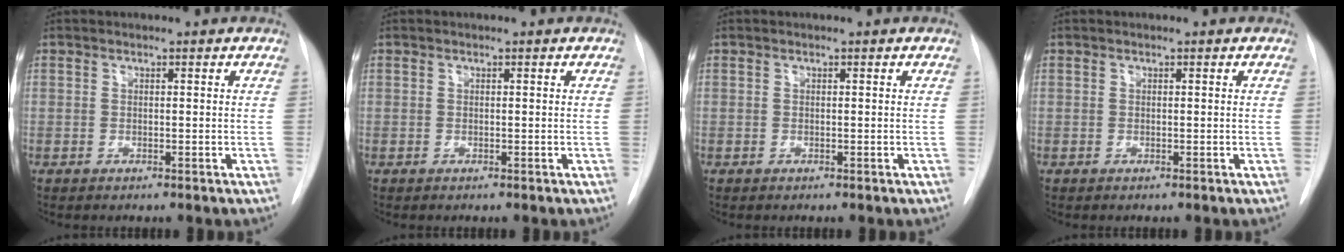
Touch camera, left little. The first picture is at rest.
{"total": 0.0}
{"total": 0.0}
{"total": 0.0}